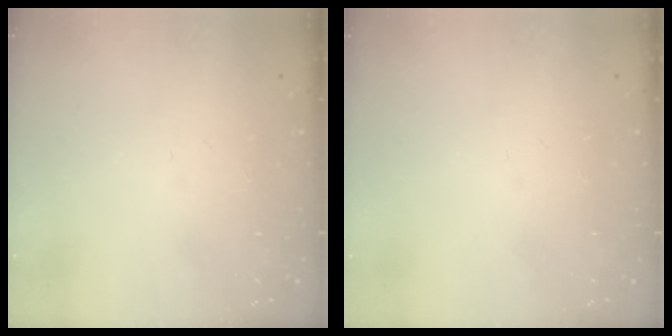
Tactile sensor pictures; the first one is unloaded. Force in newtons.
{"total": 0.0}